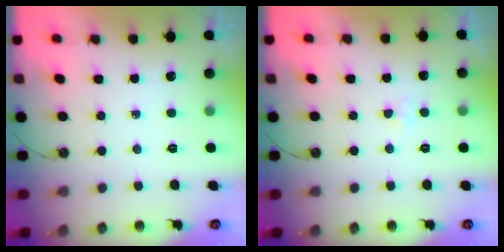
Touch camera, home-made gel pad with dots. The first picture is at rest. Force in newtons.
{"total": 2.4, "press": 2.3, "slide": 0.6}